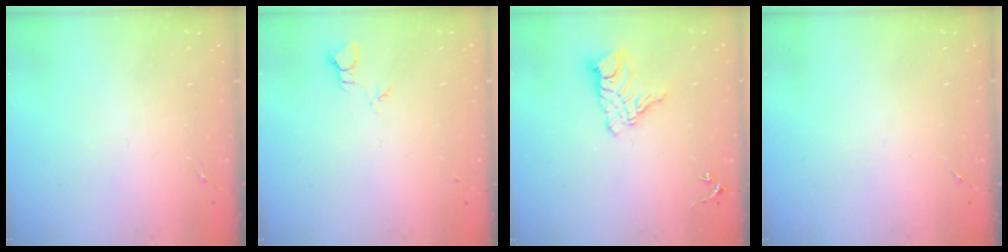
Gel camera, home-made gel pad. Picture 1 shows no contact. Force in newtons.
{"total": 2.4, "press": 2.4, "slide": 0.2}
{"total": 11.3, "press": 11.2, "slide": 0.9}
{"total": 0.0}